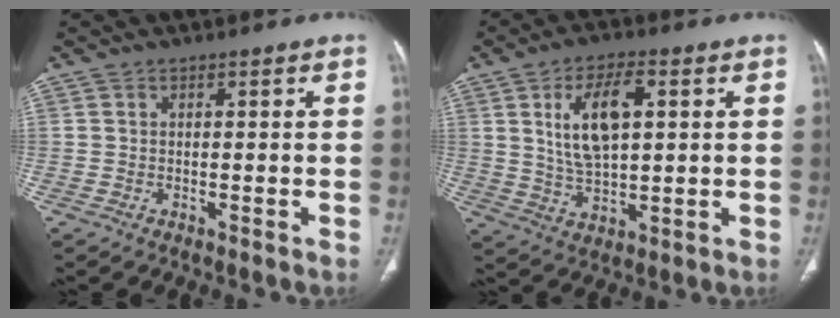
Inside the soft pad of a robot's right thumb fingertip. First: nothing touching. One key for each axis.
{"total": 11.3, "fx": 2.9, "fy": 5.2, "fz": 9.6, "tx": -0.170, "ty": -0.003, "tz": 0.056}